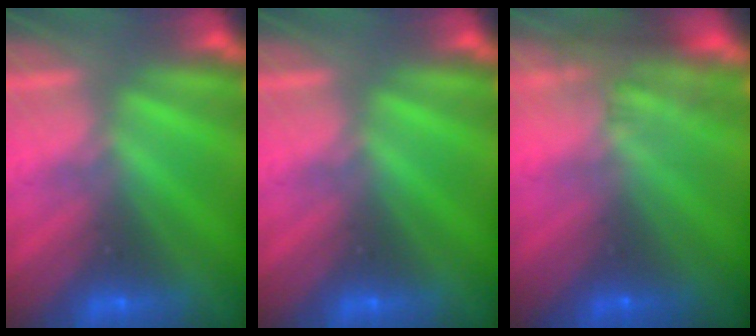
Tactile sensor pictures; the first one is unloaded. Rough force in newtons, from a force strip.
{"total": 0.0}
{"total": 7.7}